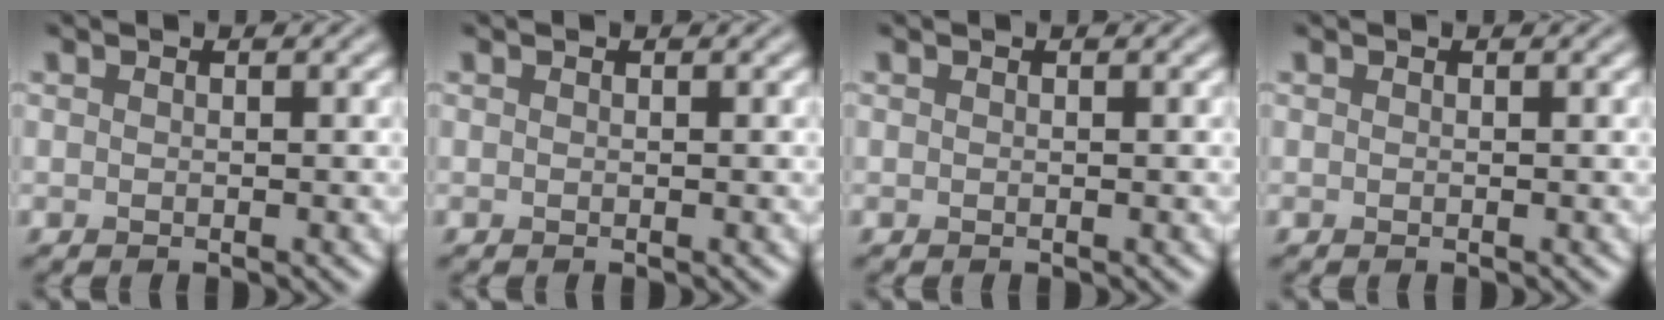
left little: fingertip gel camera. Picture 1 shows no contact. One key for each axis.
{"total": 0.0}
{"total": 0.0}
{"total": 0.0}